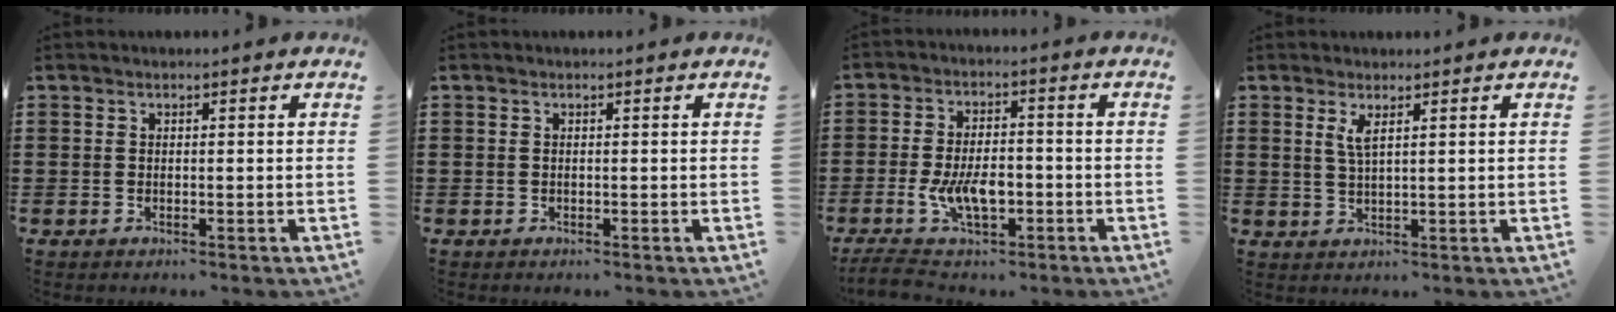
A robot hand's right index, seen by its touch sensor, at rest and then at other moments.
{"total": 0.0}
{"total": 8.0, "force": [-2.9, 4.0, 6.2], "torque": [-0.136, -0.002, -0.055]}
{"total": 2.4, "force": [1.3, 0.4, 2.0], "torque": [-0.043, 0.001, 0.022]}